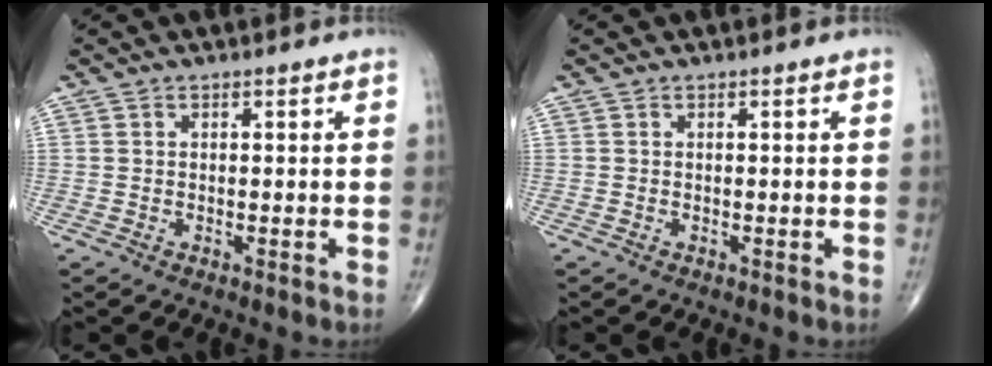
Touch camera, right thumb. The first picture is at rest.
{"total": 0.0}